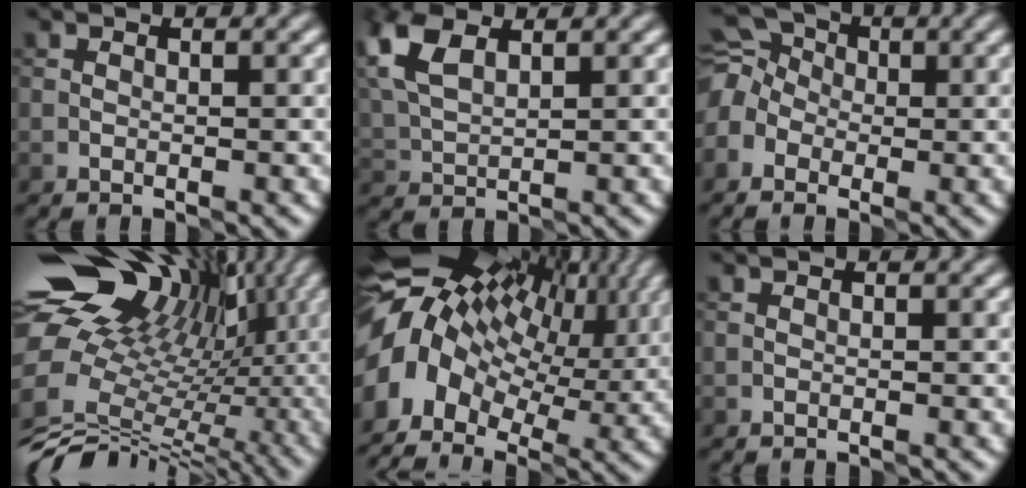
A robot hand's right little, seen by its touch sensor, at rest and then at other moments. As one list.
[{"total": 5.1, "force": [2.8, 2.6, 3.4], "torque": [-0.089, 0.013, 0.060]}, {"total": 5.0, "force": [-0.1, 4.2, 2.7], "torque": [-0.063, 0.022, -0.014]}, {"total": 16.1, "force": [4.1, 11.7, 10.3], "torque": [-0.177, 0.045, 0.086]}, {"total": 16.1, "force": [2.7, 10.4, 12.0], "torque": [-0.234, 0.013, 0.059]}, {"total": 0.0}]